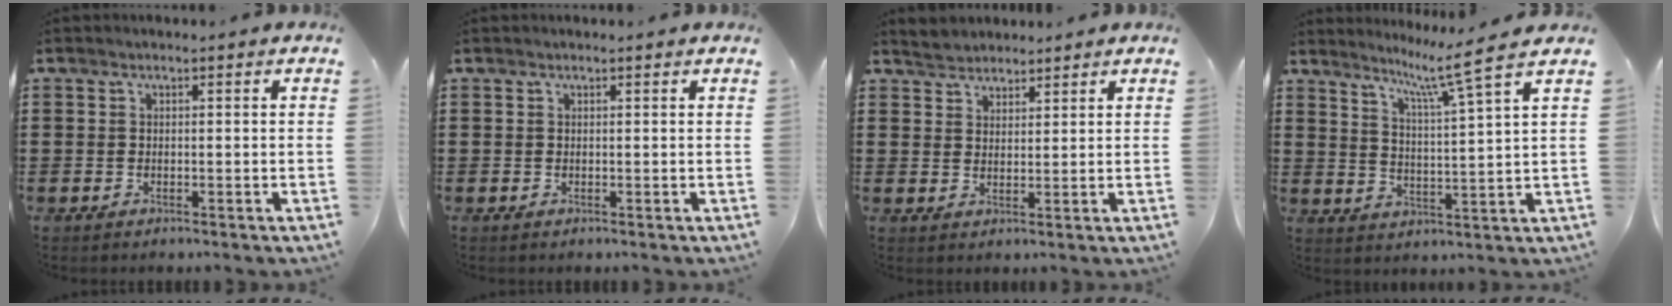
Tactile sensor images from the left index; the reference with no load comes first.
{"total": 0.0}
{"total": 2.6, "force": [2.3, 1.0, -0.5], "torque": [0.000, 0.002, 0.045]}
{"total": 6.8, "force": [5.3, -1.3, 4.1], "torque": [-0.084, -0.042, 0.077]}